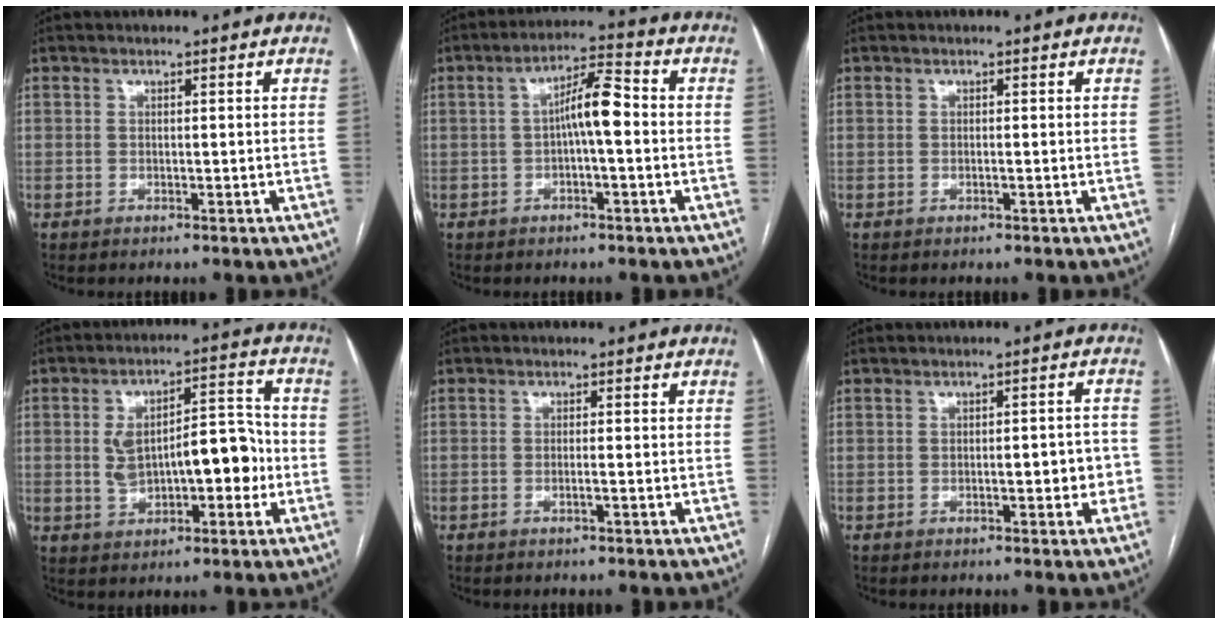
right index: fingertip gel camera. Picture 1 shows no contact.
{"total": 6.5, "force": [-0.3, 1.1, 6.4], "torque": [-0.110, 0.022, -0.007]}
{"total": 0.0}
{"total": 12.1, "force": [-0.9, 5.2, 10.8], "torque": [-0.177, 0.035, -0.002]}
{"total": 1.1, "force": [-0.4, 0.0, 1.1], "torque": [-0.021, -0.001, -0.005]}
{"total": 4.1, "force": [-0.8, 1.4, 3.7], "torque": [-0.050, 0.015, -0.006]}